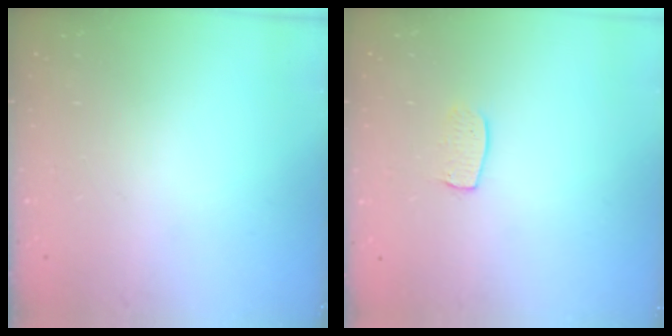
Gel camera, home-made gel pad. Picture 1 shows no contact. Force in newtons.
{"total": 6.6, "press": 6.6, "slide": 0.2}